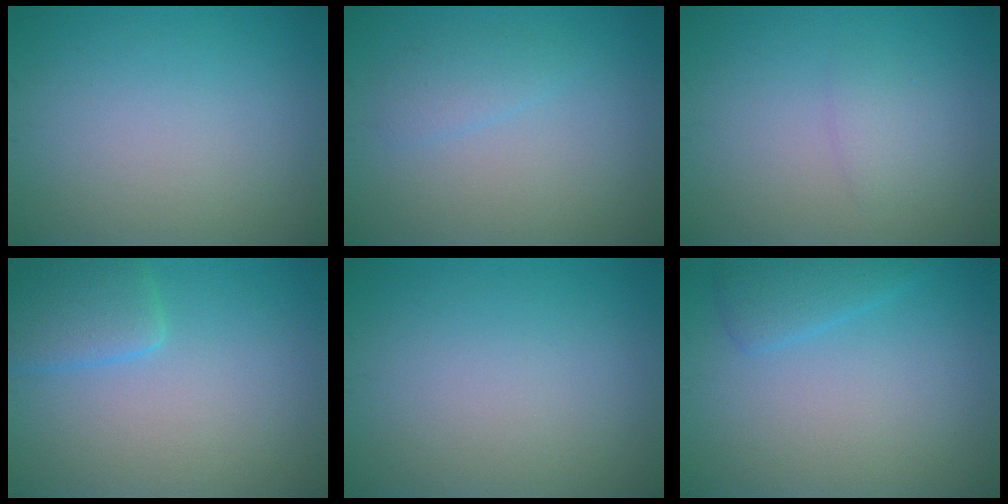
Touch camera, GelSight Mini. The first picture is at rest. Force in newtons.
{"total": 1.6, "press": 1.6, "slide": 0.0}
{"total": 1.2, "press": 1.2, "slide": 0.2}
{"total": 3.2, "press": 3.2, "slide": 0.3}
{"total": 0.0}
{"total": 2.2, "press": 2.1, "slide": 0.2}